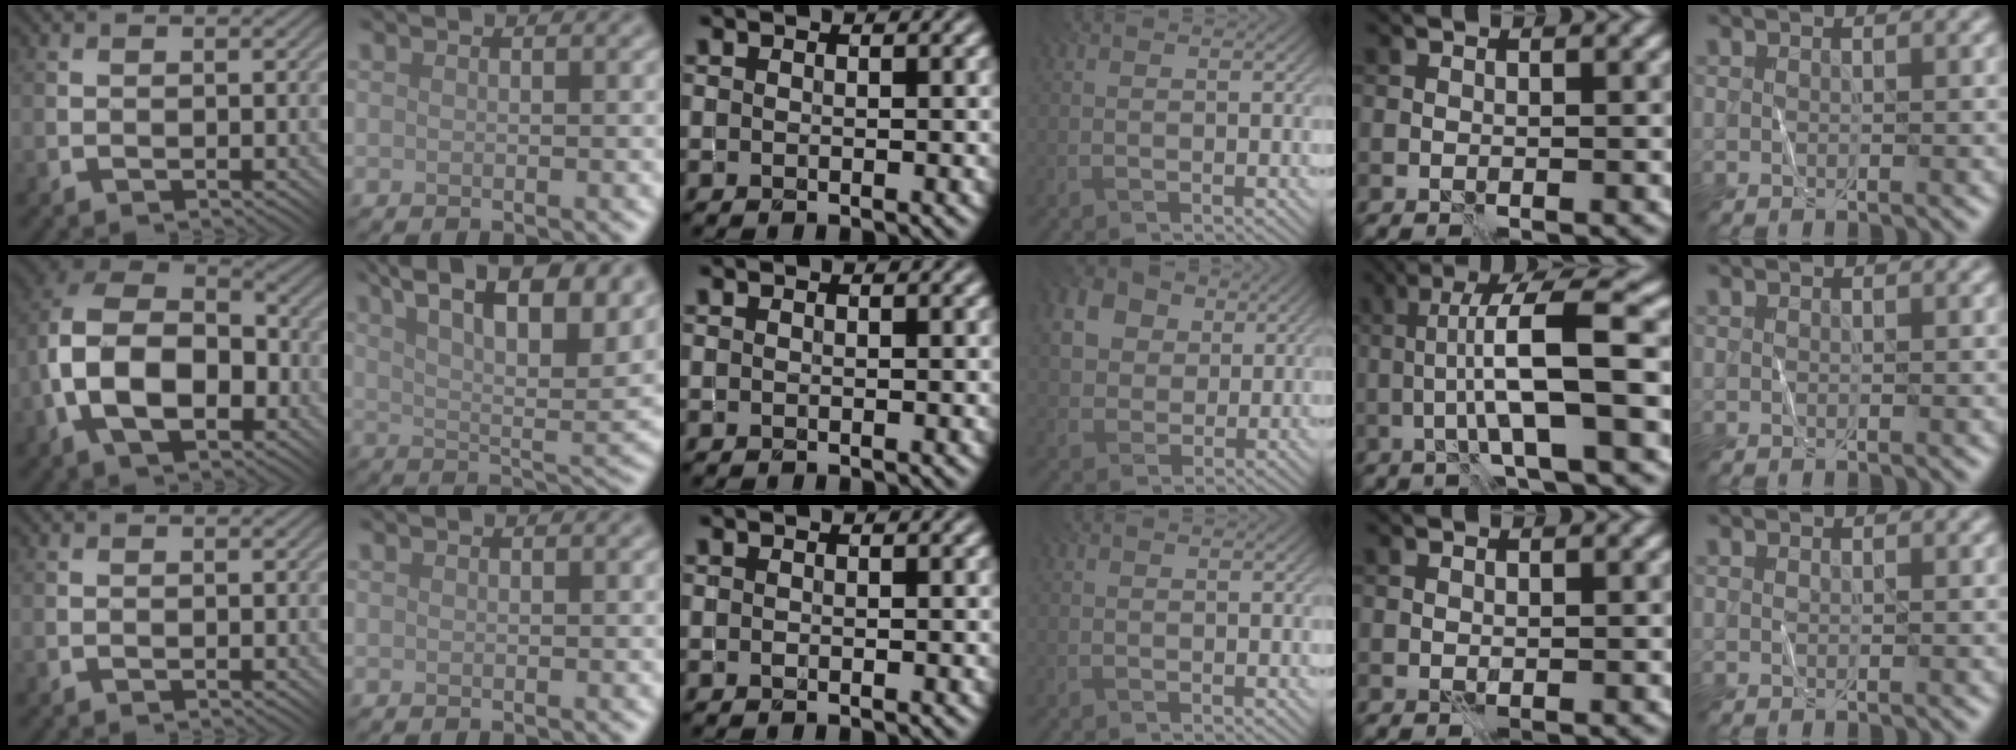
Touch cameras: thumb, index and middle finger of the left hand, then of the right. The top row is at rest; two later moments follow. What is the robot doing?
{"motion": "fold", "object": "shorts"}